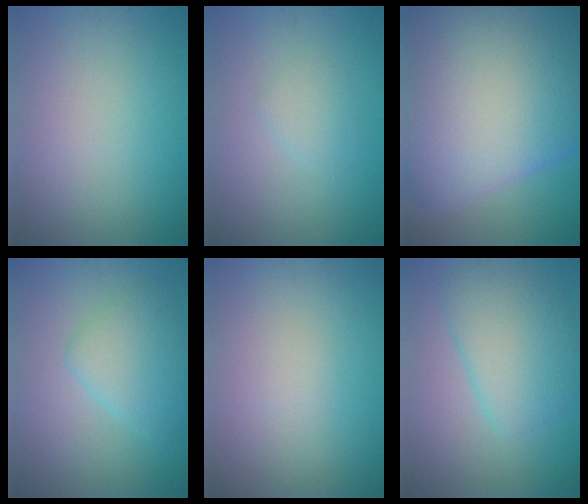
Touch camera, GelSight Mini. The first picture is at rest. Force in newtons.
{"total": 1.4, "press": 1.4, "slide": 0.1}
{"total": 19.7, "press": 19.7, "slide": 0.4}
{"total": 3.9, "press": 3.9, "slide": 0.1}
{"total": 0.6, "press": 0.6, "slide": 0.0}
{"total": 5.2, "press": 5.2, "slide": 0.3}